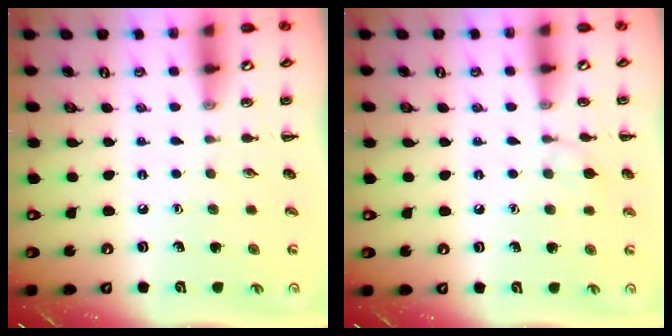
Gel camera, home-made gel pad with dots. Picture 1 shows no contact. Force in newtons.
{"total": 6.1, "press": 5.8, "slide": 1.9}